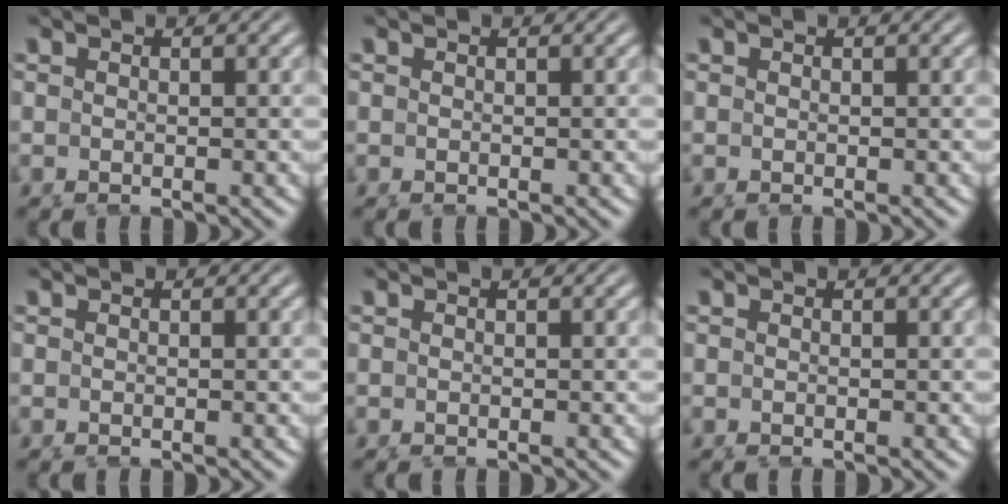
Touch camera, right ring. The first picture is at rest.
{"total": 0.0}
{"total": 0.0}
{"total": 0.0}
{"total": 0.0}
{"total": 0.0}